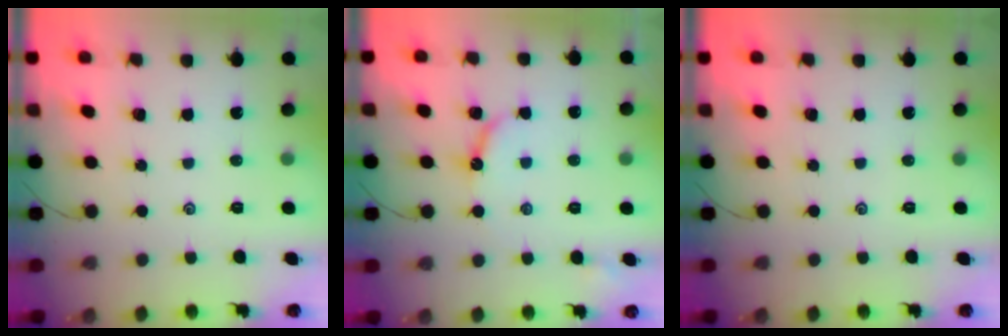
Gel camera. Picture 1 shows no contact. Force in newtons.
{"total": 6.8, "press": 6.7, "slide": 0.6}
{"total": 0.0}